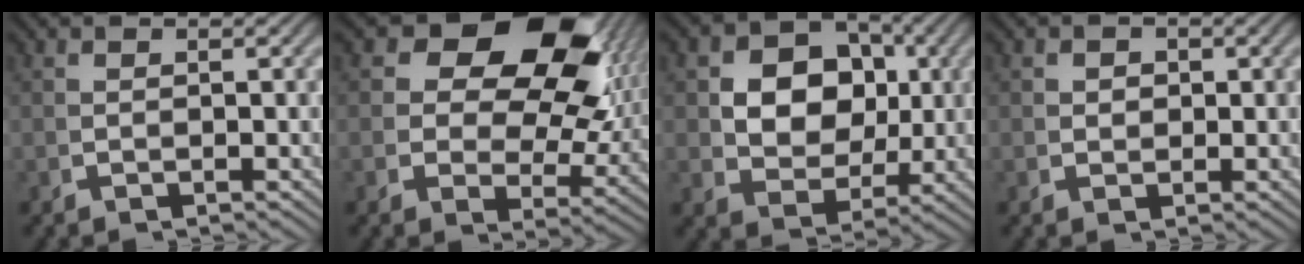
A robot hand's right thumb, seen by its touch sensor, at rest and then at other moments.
{"total": 17.7, "force": [4.4, 11.4, 12.8], "torque": [-0.182, 0.001, 0.061]}
{"total": 9.8, "force": [1.0, 7.6, 6.2], "torque": [-0.134, -0.038, 0.033]}
{"total": 1.5, "force": [0.5, 1.3, 0.6], "torque": [-0.016, -0.010, 0.016]}